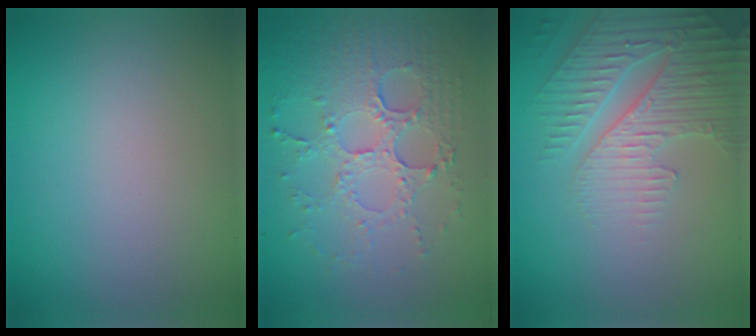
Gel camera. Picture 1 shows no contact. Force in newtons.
{"total": 5.6, "press": 3.9, "slide": 4.0}
{"total": 4.5, "press": 4.3, "slide": 1.2}